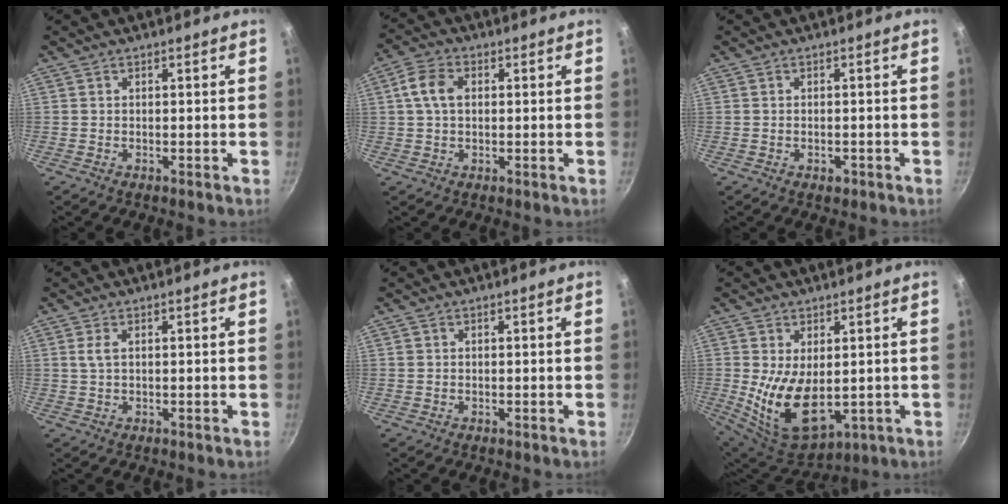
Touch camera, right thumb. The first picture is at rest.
{"total": 5.8, "force": [0.9, 3.9, 4.2], "torque": [-0.079, 0.013, 0.010]}
{"total": 1.4, "force": [-0.7, 0.8, 0.9], "torque": [-0.014, 0.002, -0.009]}
{"total": 1.9, "force": [0.5, 0.7, 1.7], "torque": [-0.038, 0.001, 0.013]}
{"total": 0.6, "force": [0.1, 0.6, 0.1], "torque": [0.000, 0.003, 0.001]}
{"total": 13.2, "force": [-0.2, 7.7, 10.7], "torque": [-0.179, -0.026, 0.021]}